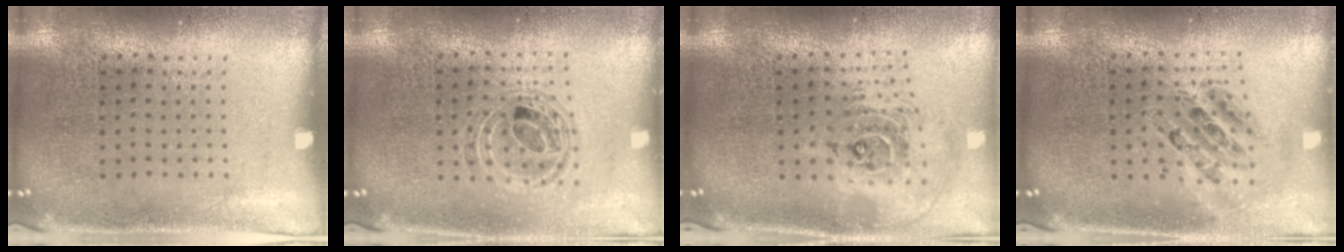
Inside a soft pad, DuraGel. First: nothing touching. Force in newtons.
{"total": 0.9, "press": 0.9, "slide": 0.2}
{"total": 2.3, "press": 1.8, "slide": 1.5}
{"total": 0.9, "press": 0.9, "slide": 0.2}